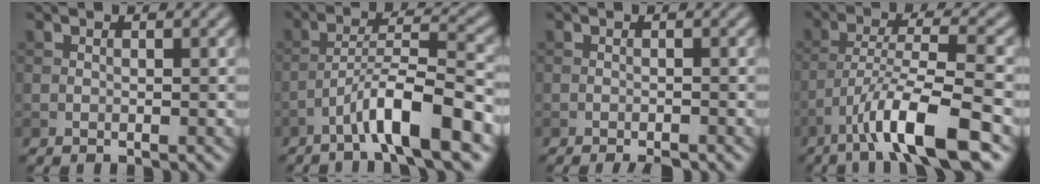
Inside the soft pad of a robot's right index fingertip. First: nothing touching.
{"total": 7.4, "force": [-4.3, 1.1, 5.9], "torque": [-0.101, 0.018, -0.075]}
{"total": 1.4, "force": [-1.2, 0.2, 0.8], "torque": [-0.009, -0.001, -0.017]}
{"total": 8.6, "force": [-5.2, 1.4, 6.8], "torque": [-0.116, 0.007, -0.094]}